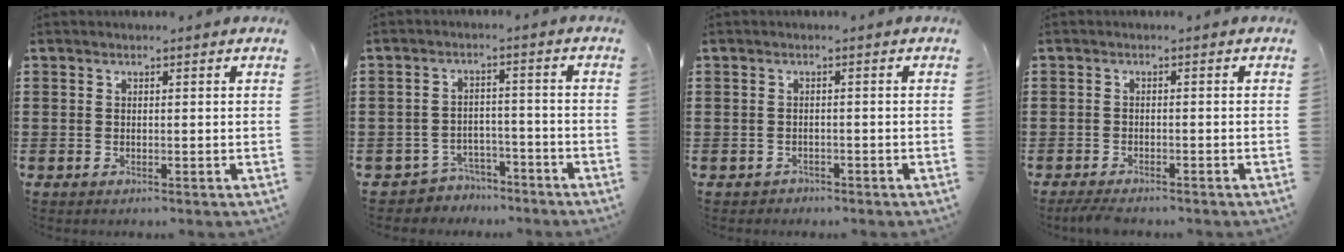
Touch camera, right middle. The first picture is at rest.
{"total": 3.9, "force": [-3.7, 1.1, -0.1], "torque": [-0.015, 0.002, -0.082]}
{"total": 0.8, "force": [-0.7, 0.3, 0.0], "torque": [-0.002, 0.001, -0.017]}
{"total": 1.7, "force": [-1.6, 0.3, 0.6], "torque": [-0.020, -0.001, -0.035]}